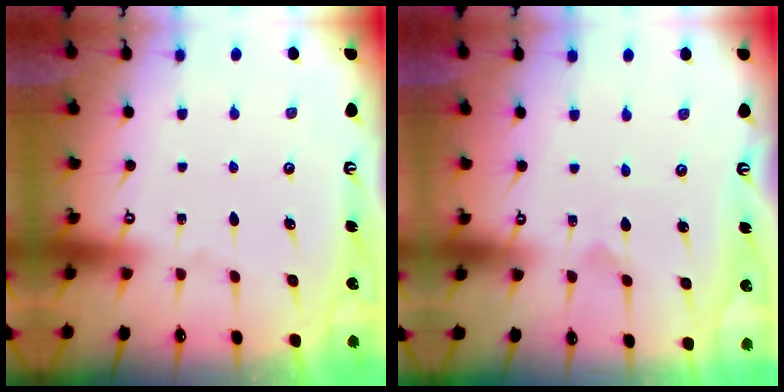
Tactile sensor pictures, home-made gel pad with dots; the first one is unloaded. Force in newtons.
{"total": 0.0}